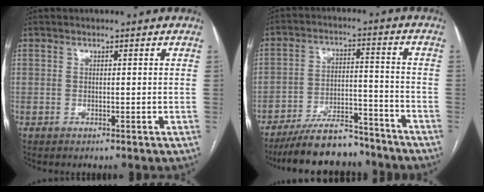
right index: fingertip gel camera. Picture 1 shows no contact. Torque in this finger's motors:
{"motor_torque": [0.36, -0.42, 0.00, -0.02]}